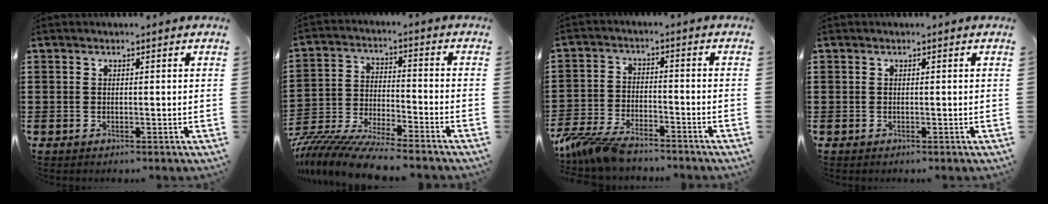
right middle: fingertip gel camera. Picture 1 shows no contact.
{"total": 8.9, "force": [-8.5, 0.1, 2.6], "torque": [-0.059, -0.003, -0.170]}
{"total": 6.3, "force": [-5.7, 1.1, 2.4], "torque": [-0.071, -0.003, -0.114]}
{"total": 0.0}